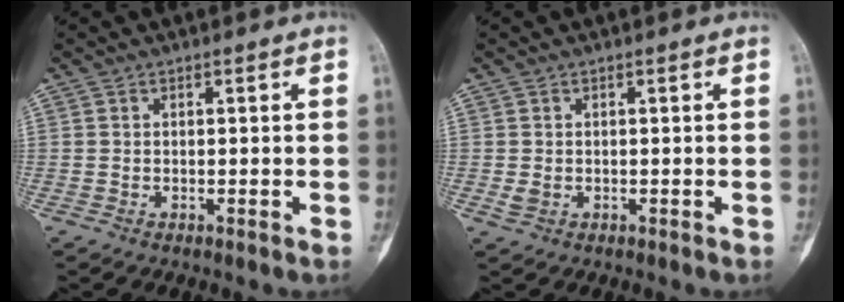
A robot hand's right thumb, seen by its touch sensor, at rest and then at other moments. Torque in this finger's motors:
{"motor_torque": [0.74, 0.43, 0.39, -0.10, 0.03]}